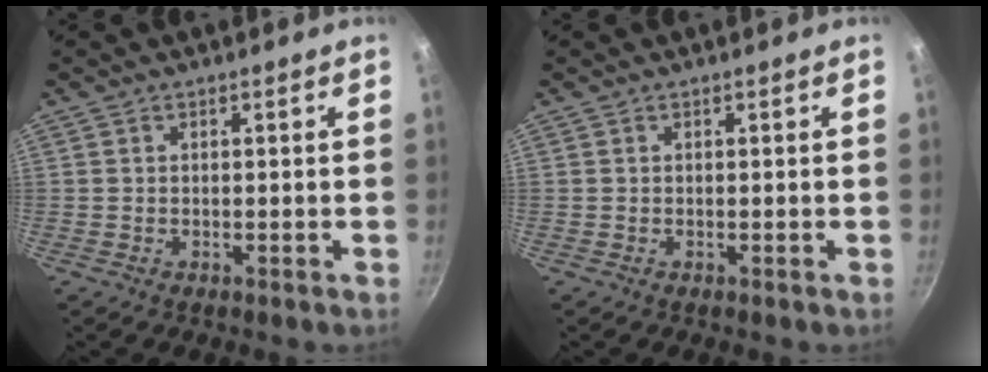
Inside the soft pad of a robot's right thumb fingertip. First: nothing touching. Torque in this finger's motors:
{"motor_torque": [-0.02, -0.02, 0.00, 0.00, 0.00]}